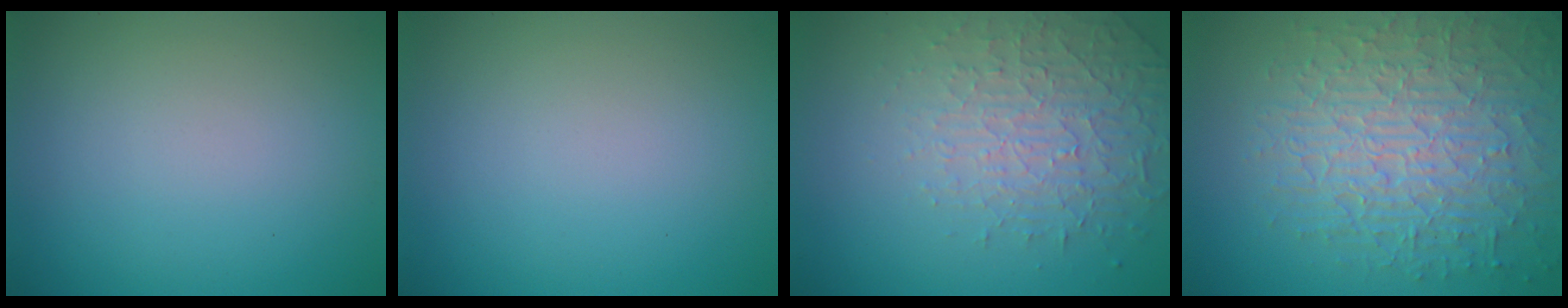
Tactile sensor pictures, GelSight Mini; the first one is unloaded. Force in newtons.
{"total": 0.0}
{"total": 4.6, "press": 3.4, "slide": 3.1}
{"total": 8.8, "press": 6.1, "slide": 6.3}